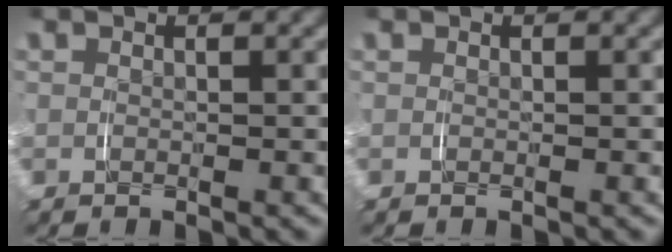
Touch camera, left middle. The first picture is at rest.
{"total": 0.0}